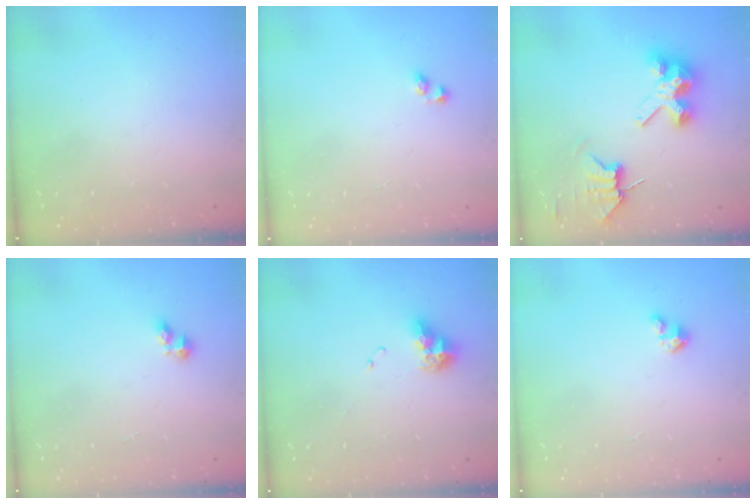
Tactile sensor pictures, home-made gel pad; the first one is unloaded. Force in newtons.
{"total": 2.4, "press": 2.0, "slide": 1.3}
{"total": 7.3, "press": 7.3, "slide": 0.6}
{"total": 2.4, "press": 2.4, "slide": 0.3}
{"total": 9.5, "press": 9.5, "slide": 1.0}
{"total": 2.7, "press": 2.7, "slide": 0.2}